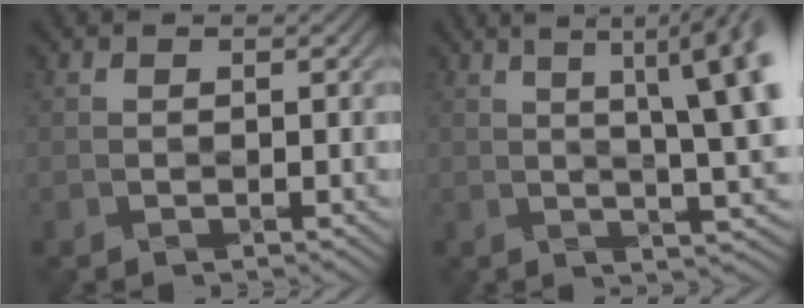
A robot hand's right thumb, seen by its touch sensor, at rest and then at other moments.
{"total": 12.9, "force": [2.9, 3.5, 12.1], "torque": [-0.126, 0.036, 0.045]}